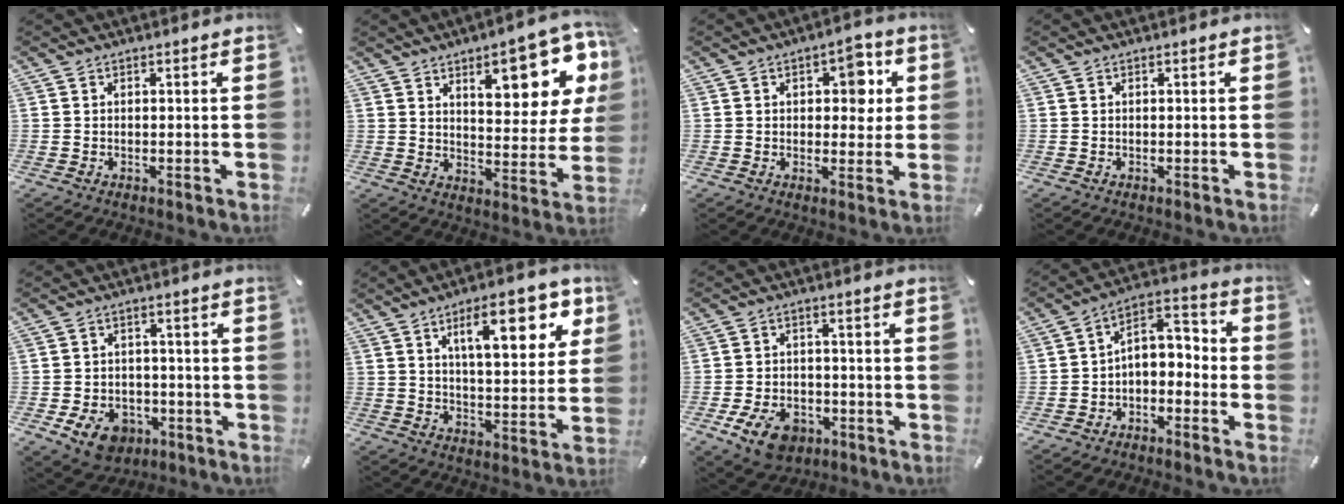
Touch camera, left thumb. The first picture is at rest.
{"total": 15.9, "force": [8.5, 6.5, 11.8], "torque": [-0.146, -0.048, 0.134]}
{"total": 7.6, "force": [2.2, 4.8, 5.4], "torque": [-0.059, -0.007, 0.027]}
{"total": 0.0}
{"total": 8.6, "force": [-4.1, 6.4, 4.1], "torque": [-0.079, 0.023, -0.073]}
{"total": 15.8, "force": [7.2, 6.2, 12.7], "torque": [-0.181, -0.018, 0.110]}
{"total": 9.1, "force": [-4.5, 6.2, 4.9], "torque": [-0.096, 0.019, -0.081]}
{"total": 4.6, "force": [-1.6, 3.7, 2.2], "torque": [-0.032, 0.004, -0.035]}